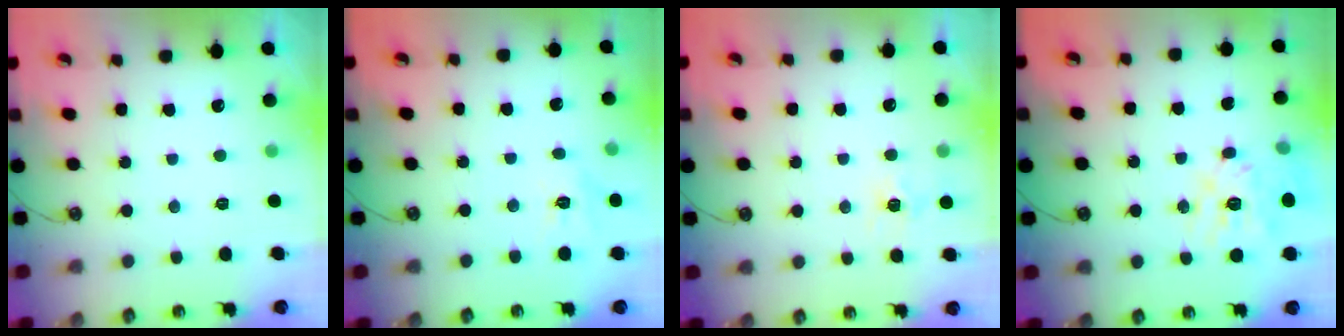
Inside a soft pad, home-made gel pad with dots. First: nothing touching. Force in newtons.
{"total": 8.9, "press": 8.8, "slide": 1.0}
{"total": 6.0, "press": 5.9, "slide": 0.8}
{"total": 16.9, "press": 16.8, "slide": 1.5}